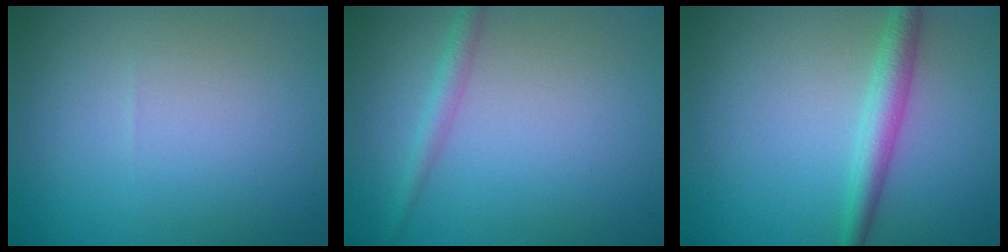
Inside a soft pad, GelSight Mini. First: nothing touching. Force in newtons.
{"total": 1.6, "press": 1.5, "slide": 0.2}
{"total": 2.7, "press": 2.7, "slide": 0.0}